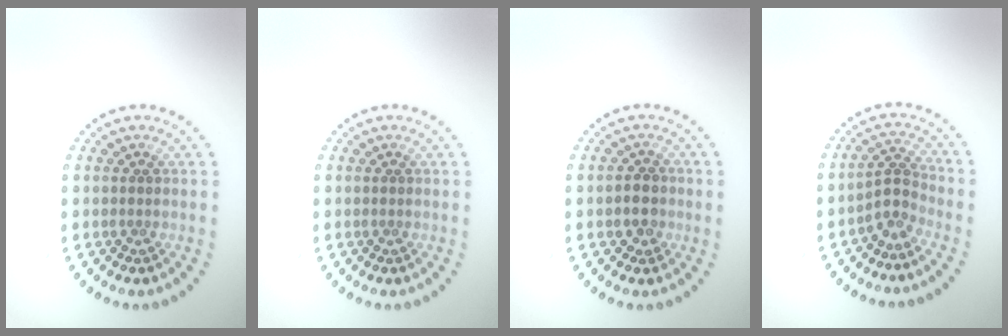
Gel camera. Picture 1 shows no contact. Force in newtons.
{"total": 0.0}
{"total": 1.6, "press": 1.5, "slide": 0.4}
{"total": 2.4, "press": 1.6, "slide": 1.8}